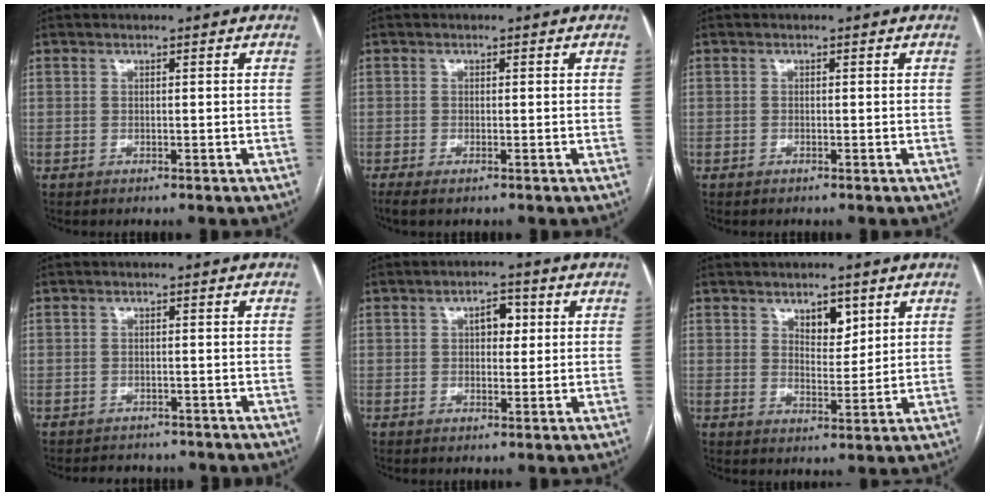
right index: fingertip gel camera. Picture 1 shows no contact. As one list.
[{"total": 1.6, "force": [-1.0, 0.4, 1.2], "torque": [-0.022, -0.003, -0.017]}, {"total": 0.0}, {"total": 4.8, "force": [-4.3, 2.1, 0.4], "torque": [-0.001, 0.000, -0.055]}, {"total": 3.6, "force": [0.9, 2.1, 2.9], "torque": [-0.043, 0.013, 0.014]}, {"total": 4.7, "force": [2.7, 2.3, 3.1], "torque": [-0.045, -0.002, 0.045]}]